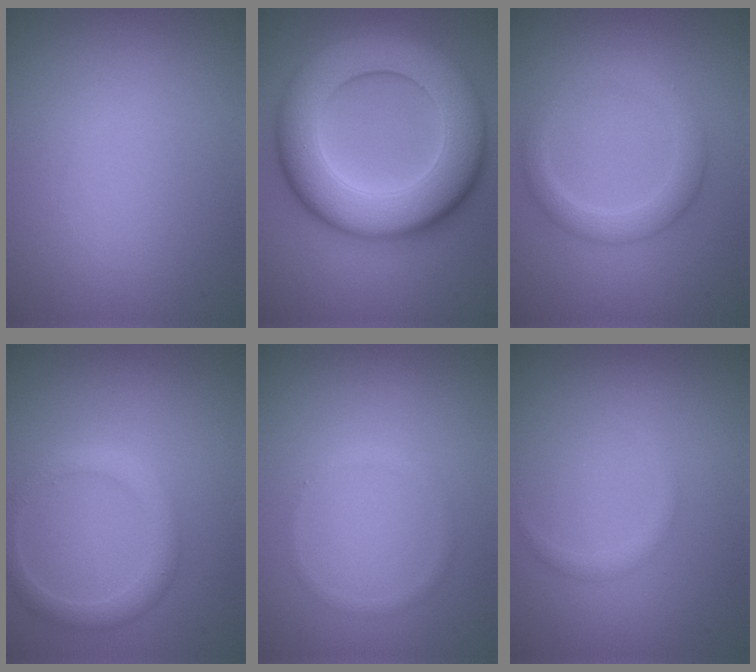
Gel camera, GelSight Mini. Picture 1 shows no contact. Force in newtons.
{"total": 11.9, "press": 11.9, "slide": 0.1}
{"total": 2.8, "press": 2.8, "slide": 0.2}
{"total": 2.4, "press": 2.4, "slide": 0.2}
{"total": 0.7, "press": 0.7, "slide": 0.1}
{"total": 0.8, "press": 0.8, "slide": 0.1}